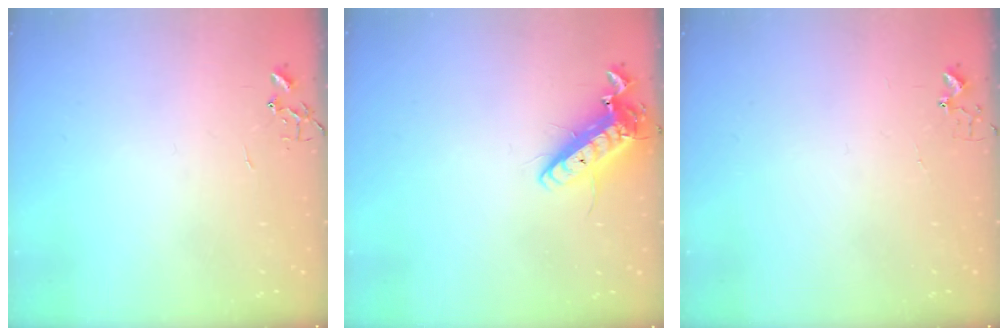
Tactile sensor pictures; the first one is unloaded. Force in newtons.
{"total": 14.5, "press": 14.2, "slide": 2.9}
{"total": 3.7, "press": 3.6, "slide": 0.5}